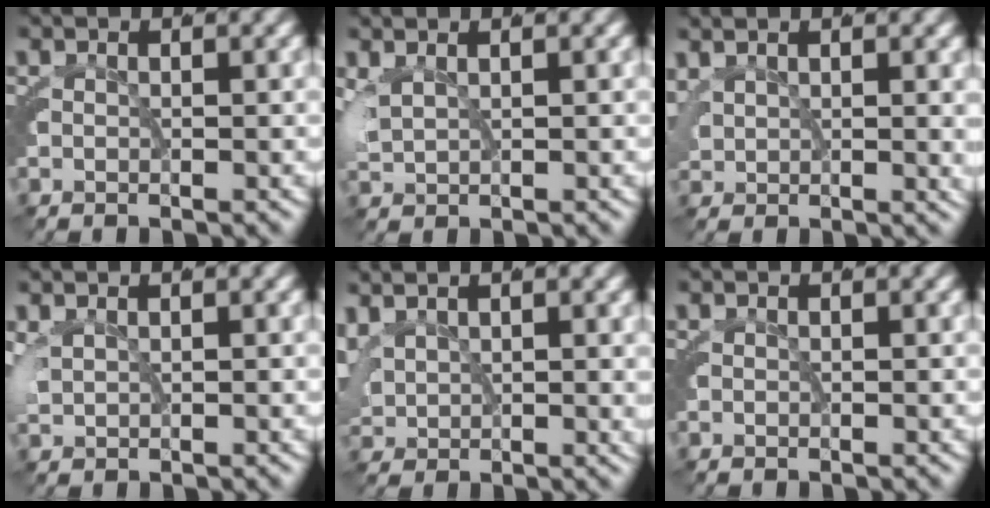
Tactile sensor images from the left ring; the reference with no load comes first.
{"total": 3.0, "force": [1.4, 1.8, 1.9], "torque": [-0.048, -0.002, 0.032]}
{"total": 2.7, "force": [1.9, 1.3, 1.4], "torque": [-0.033, -0.002, 0.037]}
{"total": 2.1, "force": [1.1, 1.3, 1.2], "torque": [-0.036, -0.003, 0.025]}
{"total": 3.5, "force": [2.0, 2.2, 1.7], "torque": [-0.049, -0.004, 0.043]}
{"total": 0.0}